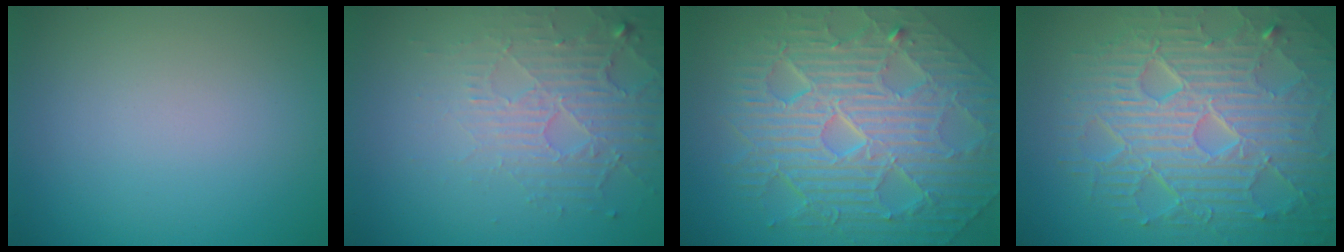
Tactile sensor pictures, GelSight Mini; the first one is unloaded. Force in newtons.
{"total": 5.3, "press": 3.4, "slide": 4.1}
{"total": 11.4, "press": 7.5, "slide": 8.5}
{"total": 10.4, "press": 6.7, "slide": 8.0}